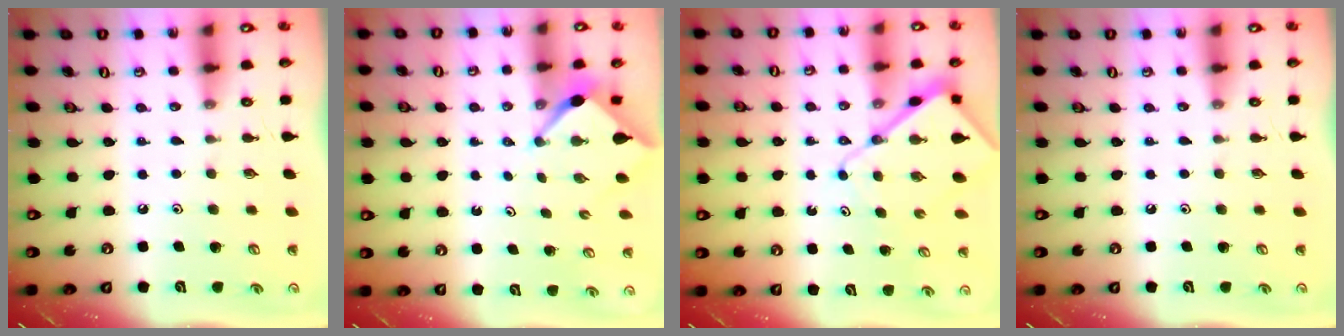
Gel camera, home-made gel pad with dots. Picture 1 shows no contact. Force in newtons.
{"total": 2.6, "press": 2.5, "slide": 0.3}
{"total": 8.4, "press": 8.3, "slide": 0.9}
{"total": 0.0}